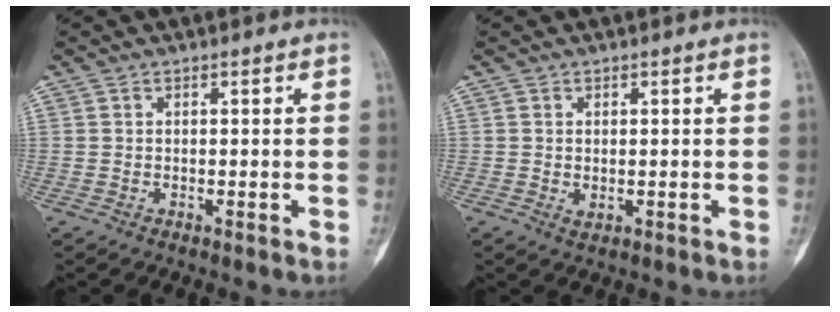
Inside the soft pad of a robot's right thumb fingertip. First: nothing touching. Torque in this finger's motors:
{"motor_torque": [-0.23, 0.29, 0.09, 0.21, -0.08]}